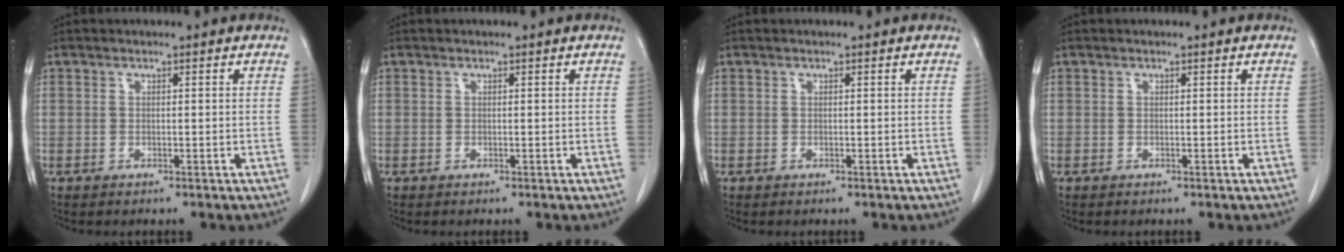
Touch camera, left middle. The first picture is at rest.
{"total": 0.0}
{"total": 0.0}
{"total": 0.0}